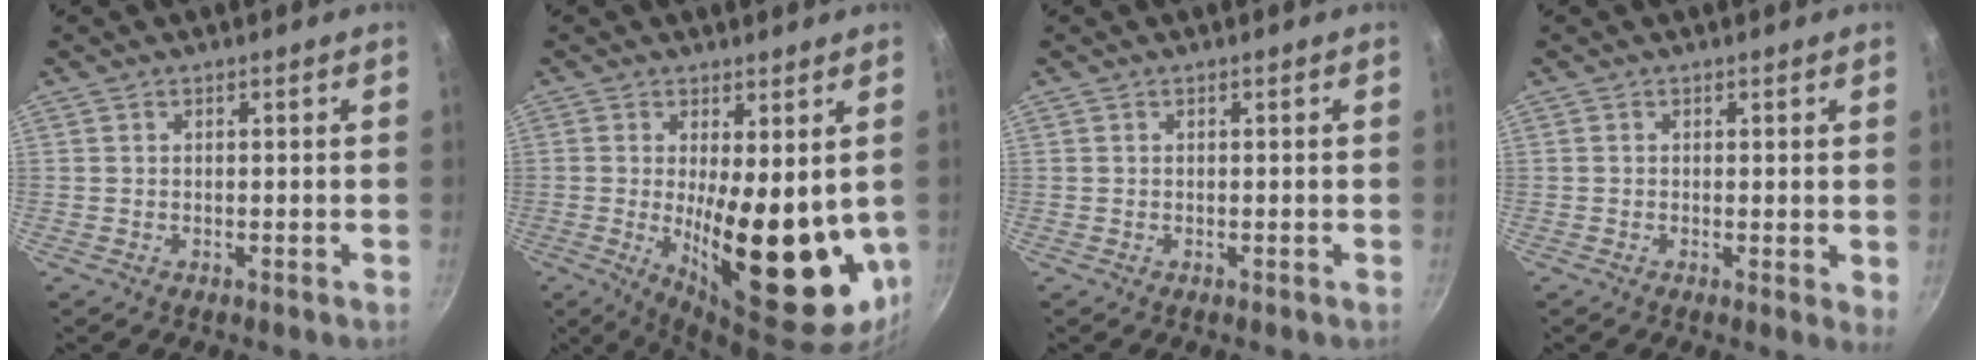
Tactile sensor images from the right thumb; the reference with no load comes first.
{"total": 18.2, "force": [-0.2, 6.7, 17.0], "torque": [-0.218, -0.033, 0.014]}
{"total": 0.0}
{"total": 2.1, "force": [0.6, 0.7, 1.9], "torque": [-0.023, -0.002, 0.004]}